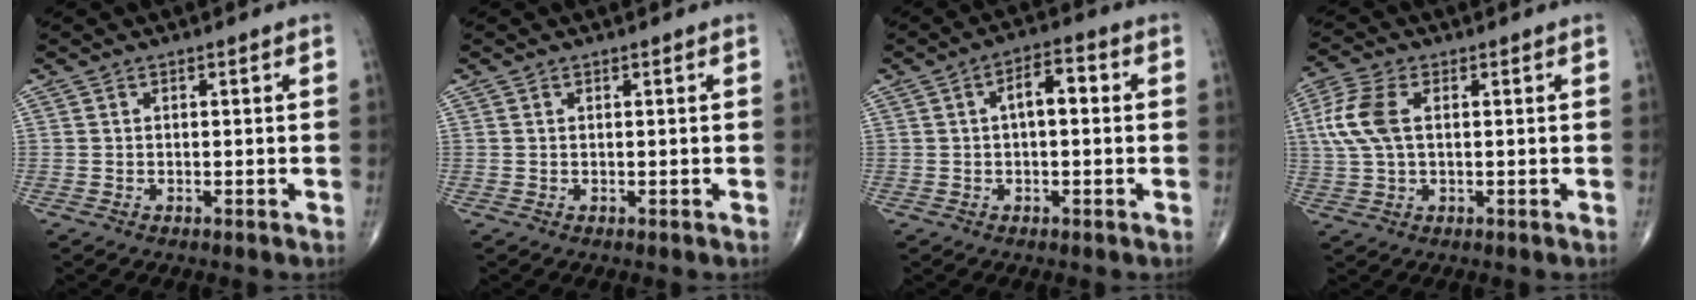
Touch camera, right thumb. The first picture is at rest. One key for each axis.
{"total": 0.0}
{"total": 5.9, "fx": 0.8, "fy": 2.7, "fz": 5.1, "tx": -0.076, "ty": 0.019, "tz": 0.005}
{"total": 8.4, "fx": 1.5, "fy": 4.6, "fz": 6.9, "tx": -0.178, "ty": 0.014, "tz": 0.029}